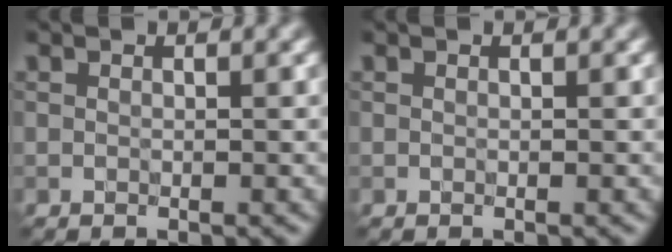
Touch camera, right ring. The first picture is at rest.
{"total": 0.0}